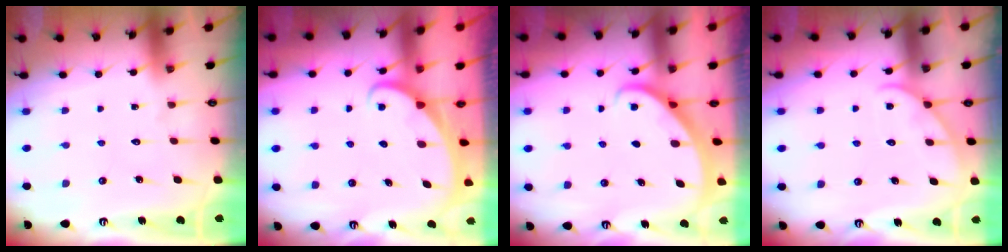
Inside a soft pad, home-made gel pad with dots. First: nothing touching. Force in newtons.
{"total": 1.9, "press": 1.9, "slide": 0.1}
{"total": 2.1, "press": 2.1, "slide": 0.2}
{"total": 4.8, "press": 4.8, "slide": 0.5}